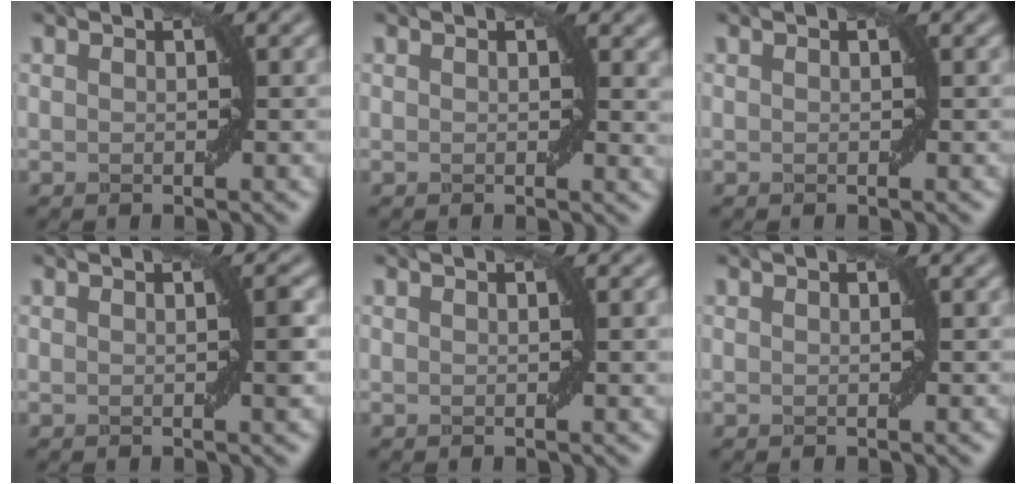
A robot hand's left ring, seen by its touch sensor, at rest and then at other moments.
{"total": 1.5, "force": [0.7, 0.7, 1.1], "torque": [-0.007, -0.005, 0.011]}
{"total": 0.0}
{"total": 1.2, "force": [0.0, -0.1, 1.2], "torque": [-0.016, 0.004, 0.001]}
{"total": 1.0, "force": [0.2, 0.1, 1.0], "torque": [-0.012, 0.001, 0.002]}
{"total": 0.0}